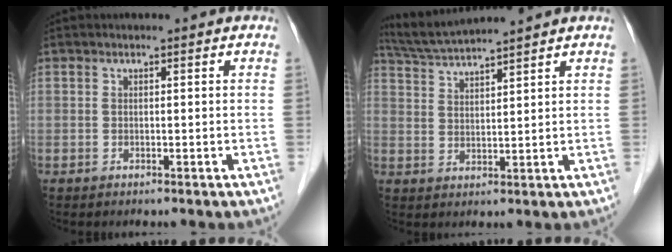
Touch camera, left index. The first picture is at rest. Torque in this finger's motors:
{"motor_torque": [0.39, -0.50, 0.03, 0.01]}